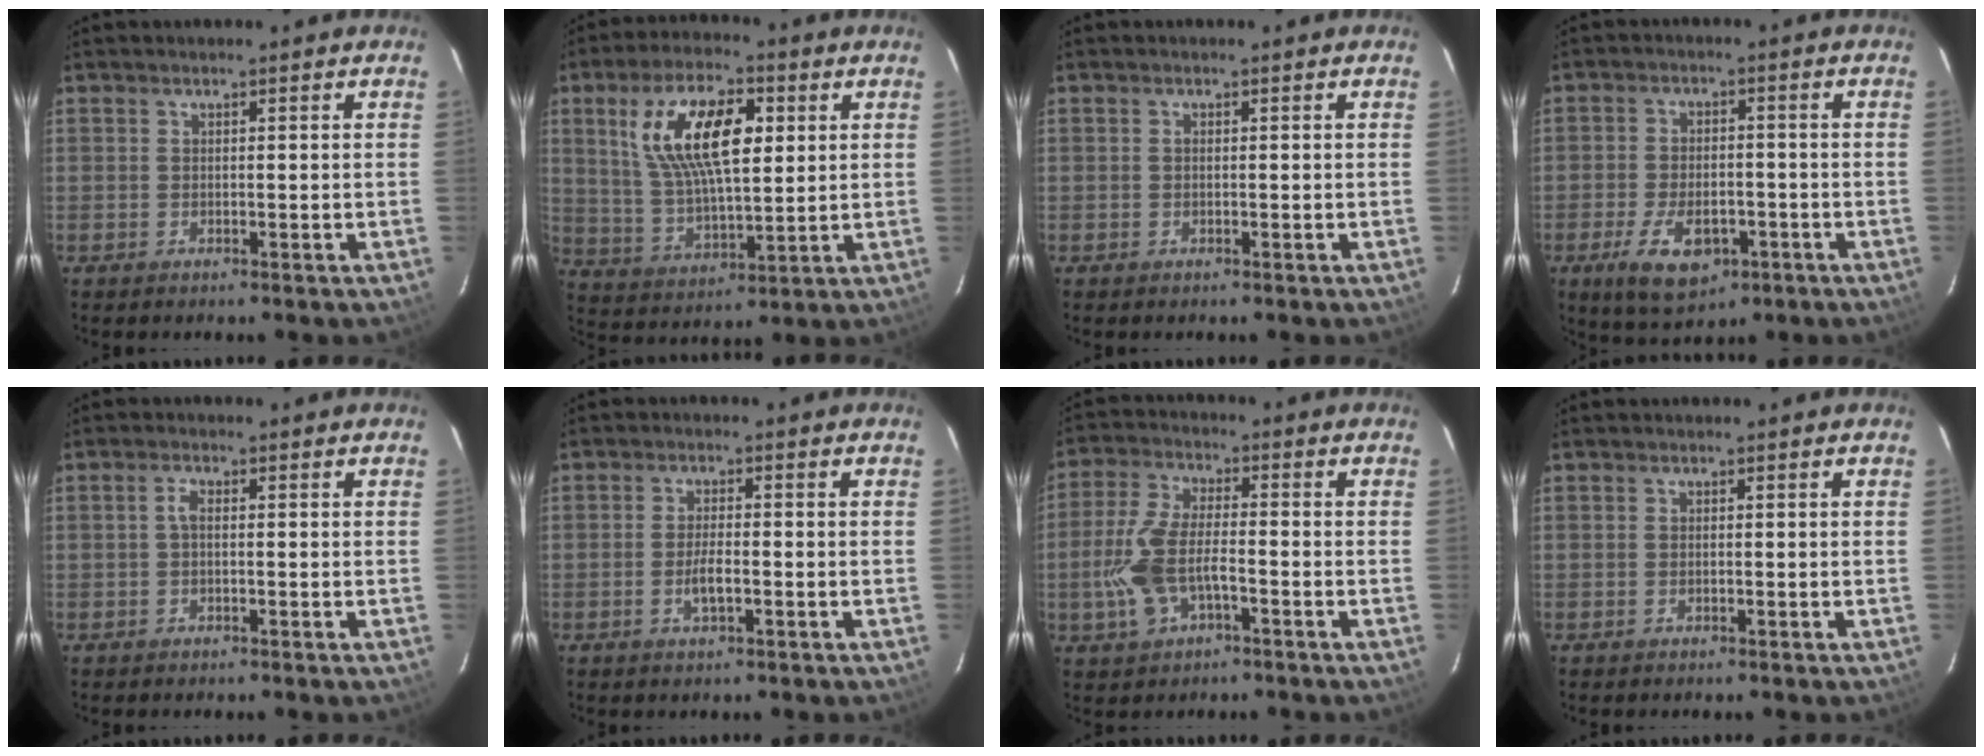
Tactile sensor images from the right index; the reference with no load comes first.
{"total": 15.7, "force": [4.7, 6.7, 13.5], "torque": [-0.254, 0.015, 0.094]}
{"total": 0.0}
{"total": 10.0, "force": [-5.0, 5.4, 6.8], "torque": [-0.147, -0.011, -0.075]}
{"total": 1.5, "force": [-0.1, 0.7, 1.3], "torque": [-0.028, 0.007, -0.003]}
{"total": 3.3, "force": [-1.2, 0.8, 3.0], "torque": [-0.060, 0.000, -0.019]}
{"total": 10.1, "force": [-3.3, 4.3, 8.6], "torque": [-0.191, 0.002, -0.062]}
{"total": 0.0}